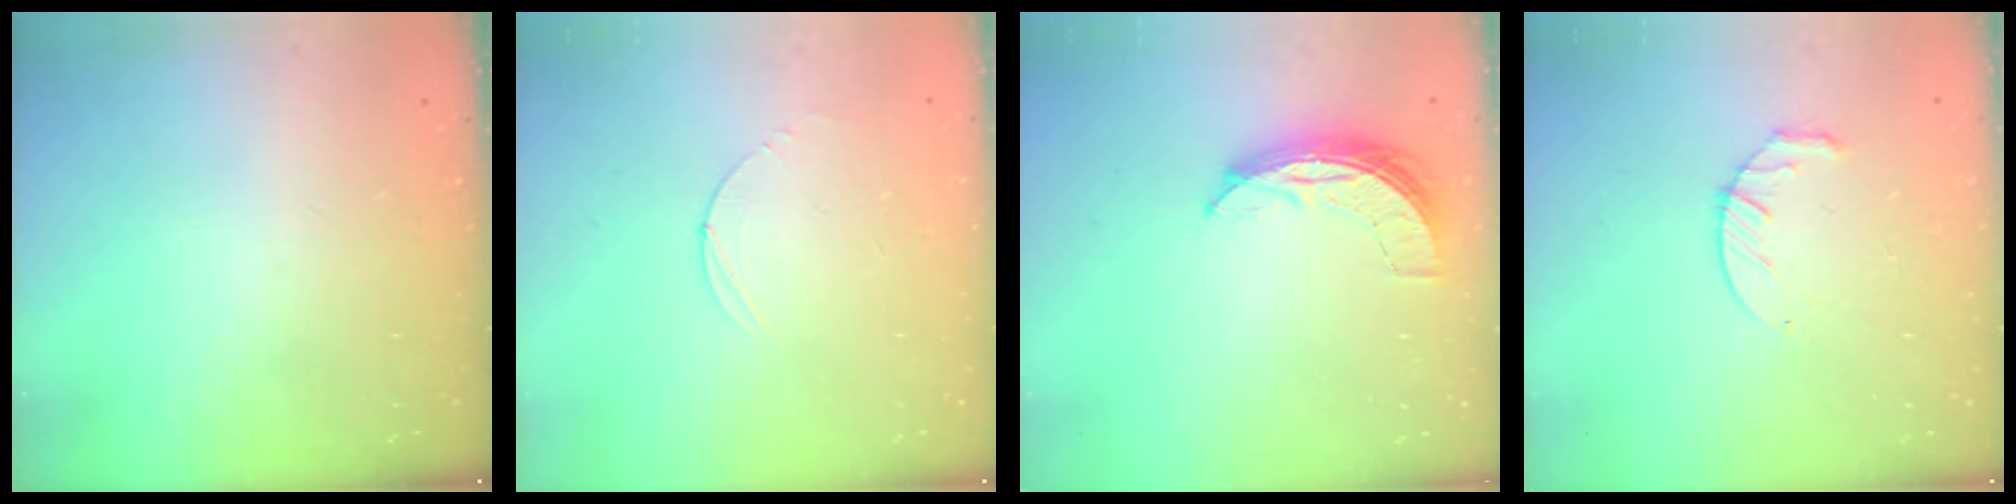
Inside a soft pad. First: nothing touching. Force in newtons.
{"total": 2.8, "press": 2.8, "slide": 0.3}
{"total": 6.8, "press": 6.8, "slide": 0.6}
{"total": 6.8, "press": 6.8, "slide": 0.8}